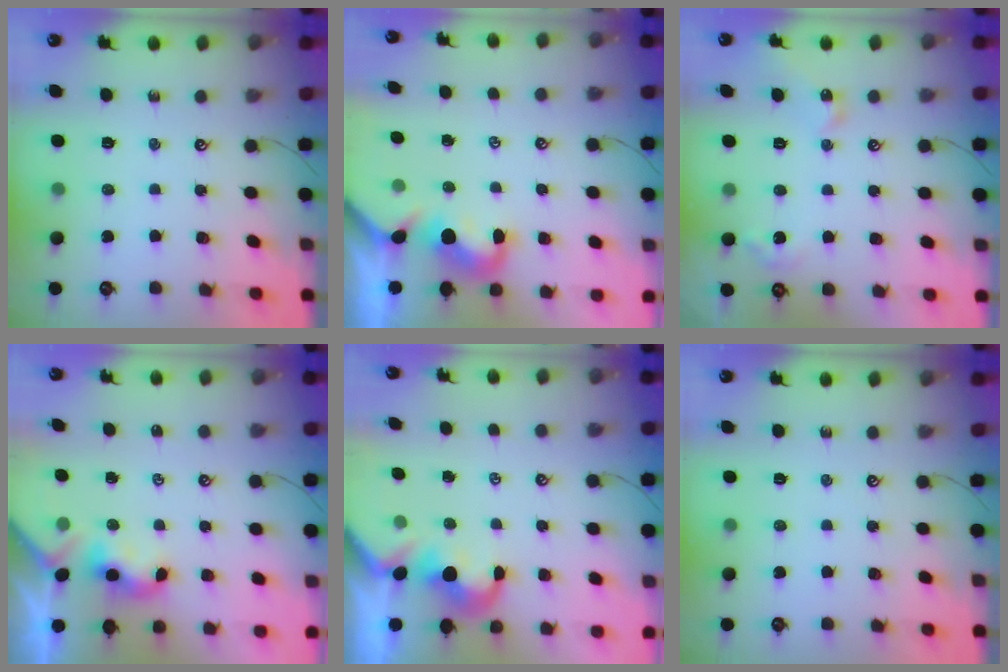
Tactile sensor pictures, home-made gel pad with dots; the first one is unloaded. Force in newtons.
{"total": 1.2, "press": 1.0, "slide": 0.7}
{"total": 6.3, "press": 6.2, "slide": 0.7}
{"total": 2.1, "press": 2.1, "slide": 0.2}
{"total": 1.4, "press": 1.1, "slide": 0.9}
{"total": 0.0}